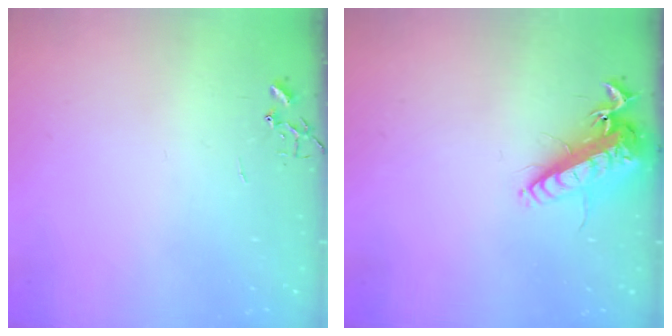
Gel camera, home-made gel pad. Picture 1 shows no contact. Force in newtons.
{"total": 15.8, "press": 15.5, "slide": 3.1}